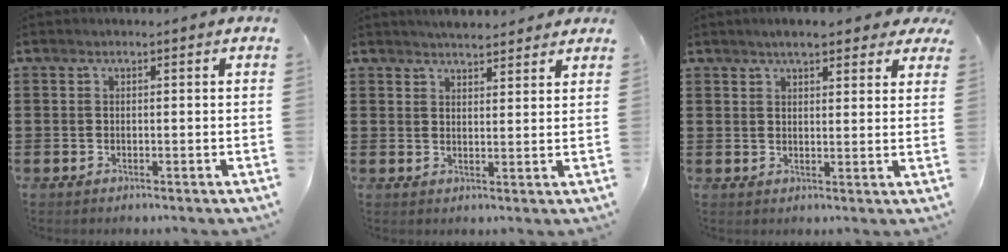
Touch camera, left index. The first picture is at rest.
{"total": 3.2, "force": [3.1, 0.3, 0.6], "torque": [-0.019, -0.005, 0.058]}
{"total": 5.0, "force": [4.0, 1.2, 2.6], "torque": [-0.054, -0.001, 0.071]}